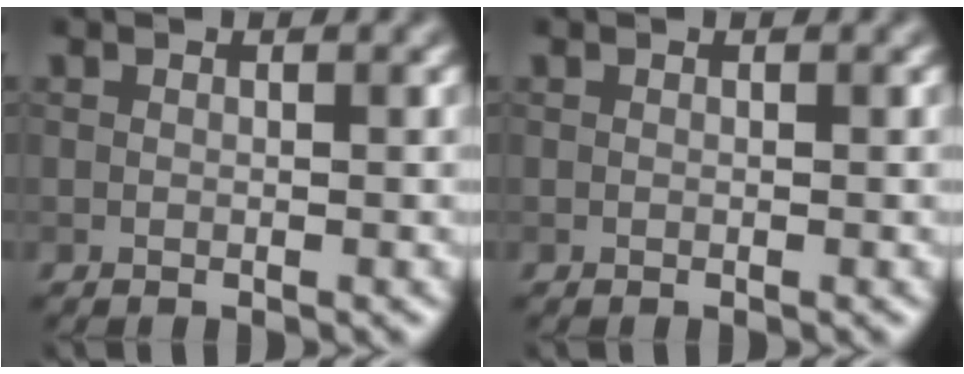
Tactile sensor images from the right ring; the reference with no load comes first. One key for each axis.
{"total": 0.0}